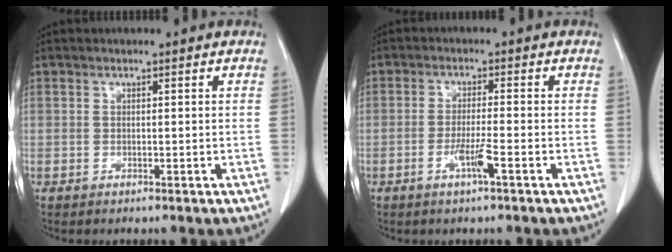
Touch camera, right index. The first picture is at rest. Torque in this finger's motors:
{"motor_torque": [0.67, -0.38, 0.27, 0.07]}